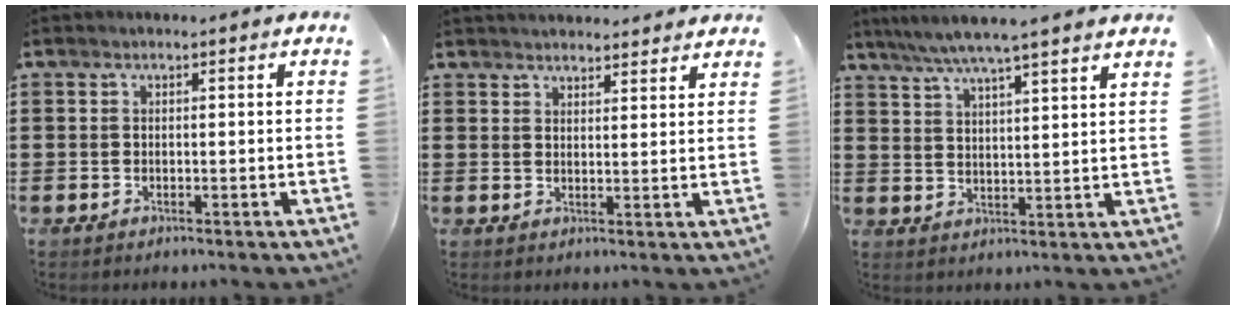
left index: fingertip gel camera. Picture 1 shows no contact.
{"total": 2.6, "force": [2.6, 0.2, -0.2], "torque": [-0.004, -0.005, 0.049]}
{"total": 5.5, "force": [4.8, -0.7, 2.5], "torque": [-0.065, -0.023, 0.083]}